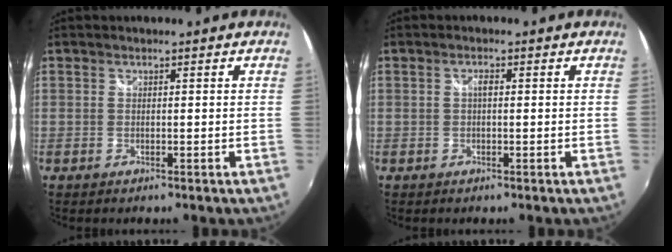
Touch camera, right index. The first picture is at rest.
{"total": 1.1, "force": [0.0, 0.5, 1.0], "torque": [-0.018, 0.004, -0.003]}